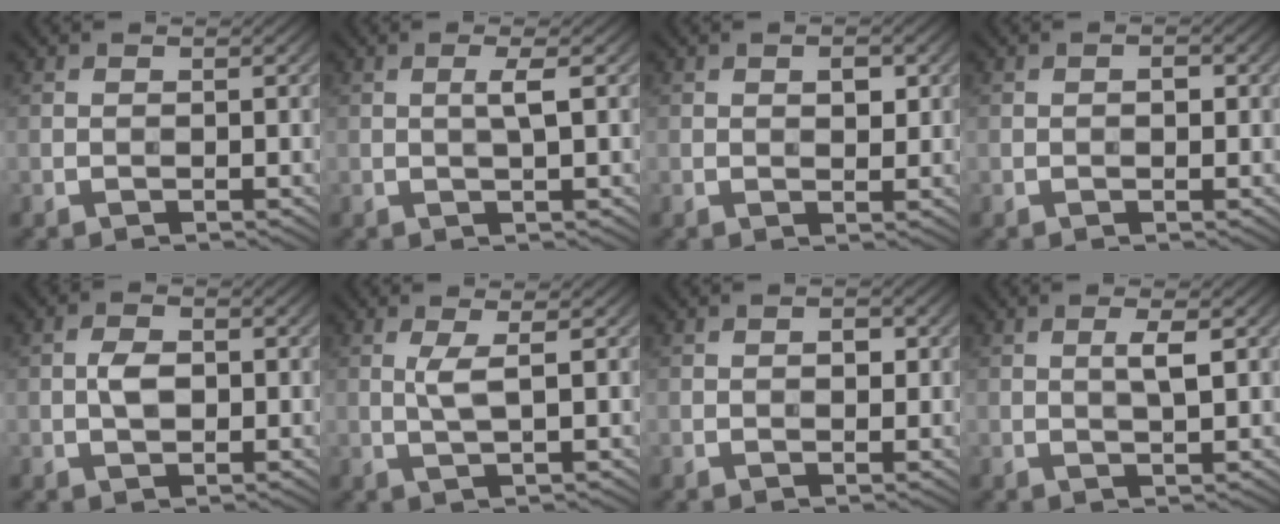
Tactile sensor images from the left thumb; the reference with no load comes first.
{"total": 1.8, "force": [0.3, 0.0, 1.8], "torque": [-0.036, 0.006, 0.004]}
{"total": 2.1, "force": [0.7, 1.1, 1.7], "torque": [-0.025, -0.002, 0.011]}
{"total": 1.0, "force": [0.1, 0.5, 0.9], "torque": [-0.010, 0.001, -0.001]}
{"total": 2.6, "force": [-0.1, 1.5, 2.1], "torque": [-0.044, 0.003, -0.004]}
{"total": 2.6, "force": [0.6, 0.3, 2.5], "torque": [-0.053, 0.004, 0.011]}
{"total": 1.3, "force": [0.3, 0.7, 1.1], "torque": [-0.014, 0.001, 0.001]}
{"total": 2.2, "force": [0.6, 0.3, 2.1], "torque": [-0.040, 0.002, 0.010]}